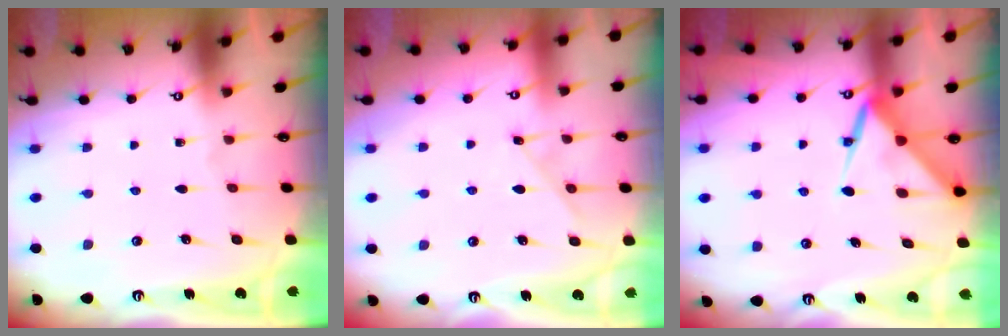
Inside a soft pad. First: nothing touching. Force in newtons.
{"total": 5.0, "press": 4.9, "slide": 0.7}
{"total": 7.3, "press": 7.3, "slide": 0.7}